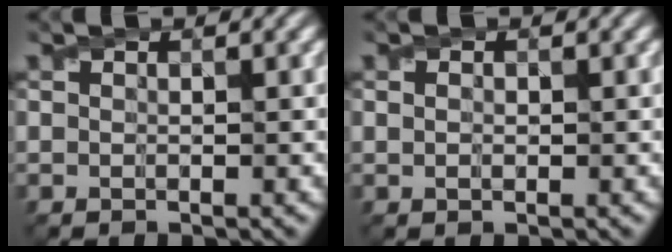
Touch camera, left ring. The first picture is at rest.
{"total": 0.7, "force": [0.1, 0.5, 0.5], "torque": [-0.010, 0.002, 0.002]}